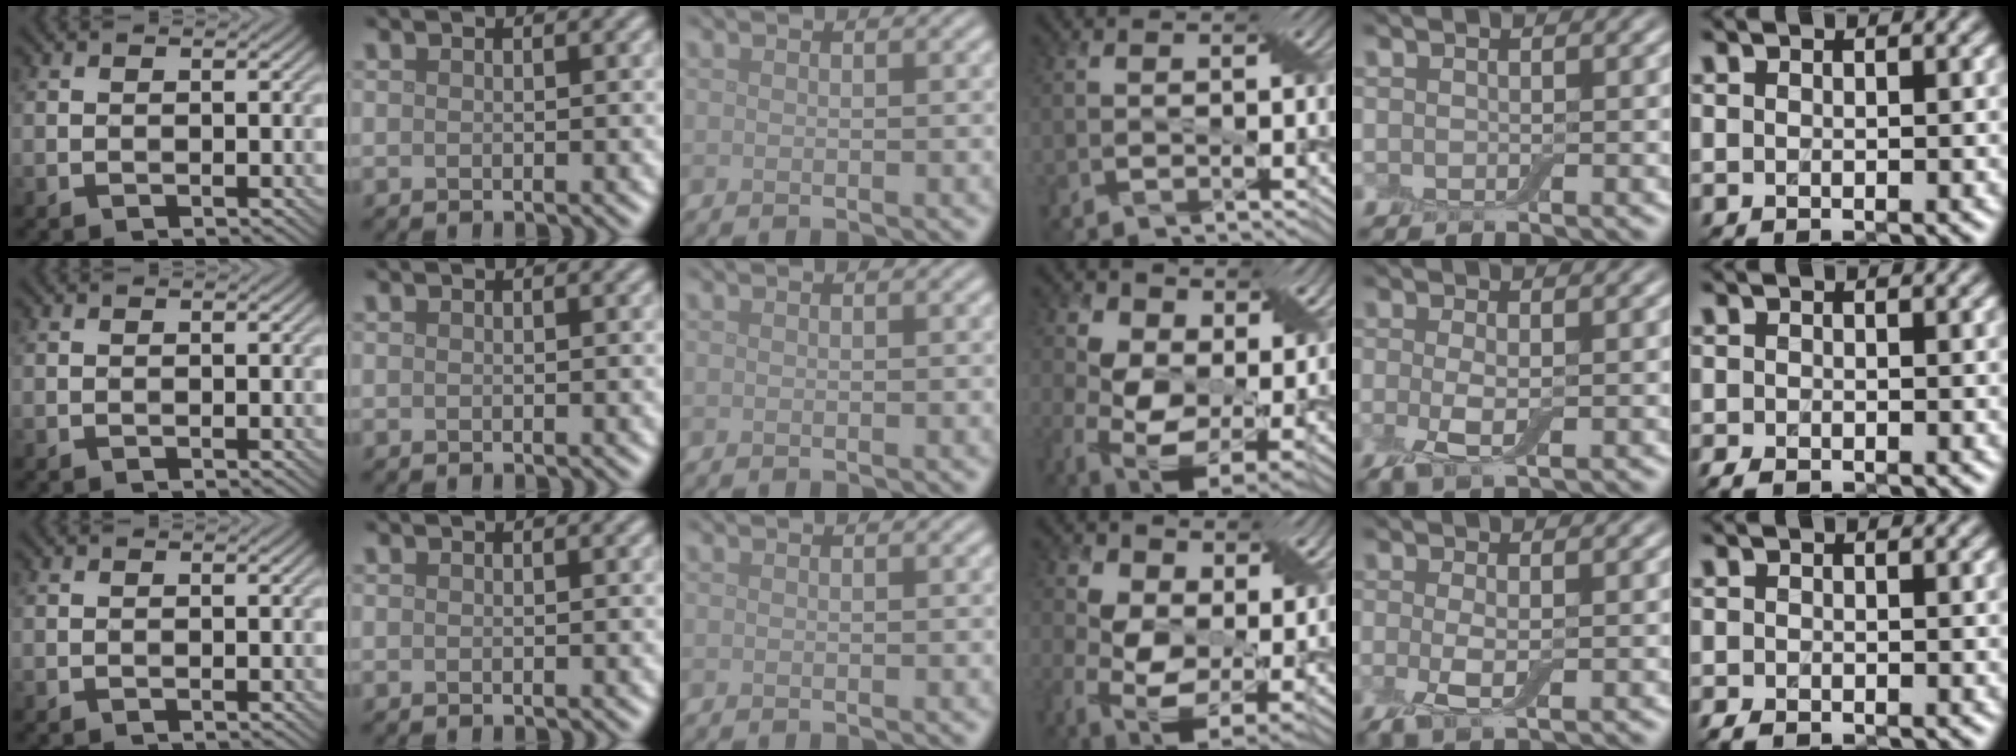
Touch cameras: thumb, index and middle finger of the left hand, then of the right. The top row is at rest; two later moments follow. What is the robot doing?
{"motion": "squeeze", "object": "air blower"}